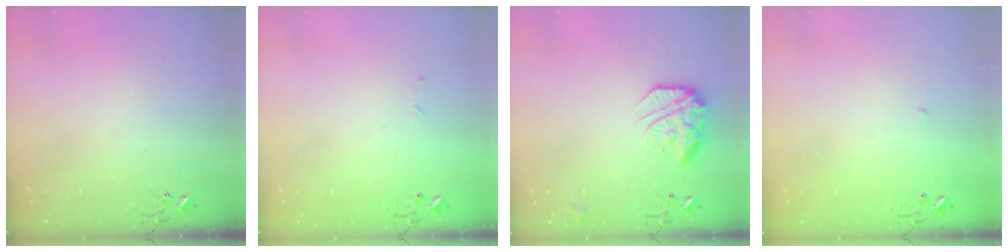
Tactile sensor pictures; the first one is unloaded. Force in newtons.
{"total": 2.8, "press": 2.8, "slide": 0.4}
{"total": 16.5, "press": 16.4, "slide": 1.3}
{"total": 2.3, "press": 2.3, "slide": 0.3}